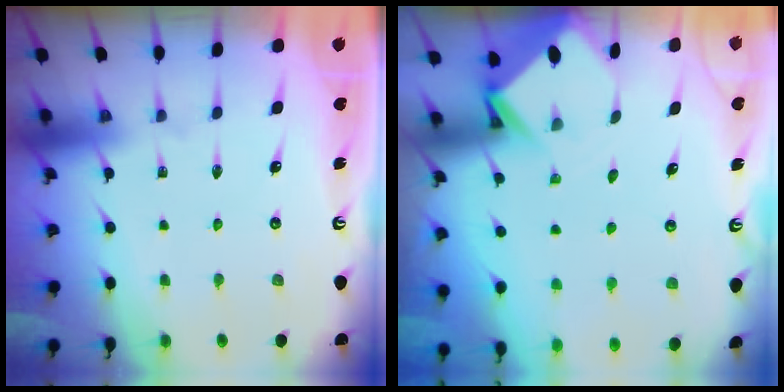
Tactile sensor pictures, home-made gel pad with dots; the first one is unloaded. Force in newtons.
{"total": 3.2, "press": 3.2, "slide": 0.3}